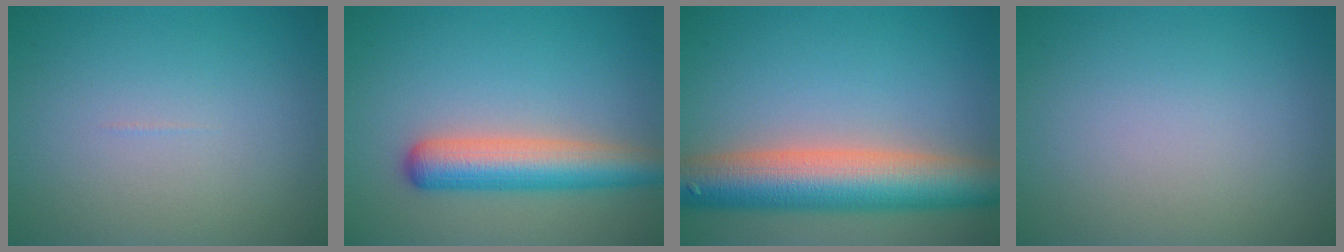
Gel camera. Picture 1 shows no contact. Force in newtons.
{"total": 5.6, "press": 5.6, "slide": 0.2}
{"total": 9.6, "press": 9.6, "slide": 0.6}
{"total": 0.0}